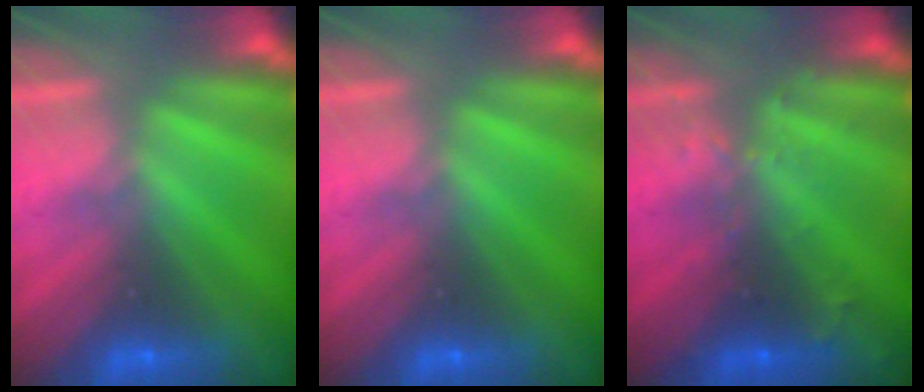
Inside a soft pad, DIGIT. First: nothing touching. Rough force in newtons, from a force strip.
{"total": 0.0}
{"total": 2.9}